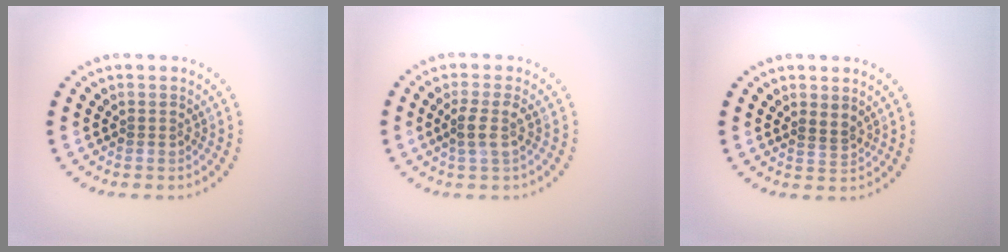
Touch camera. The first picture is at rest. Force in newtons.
{"total": 2.2, "press": 1.7, "slide": 1.3}
{"total": 0.9, "press": 0.6, "slide": 0.6}